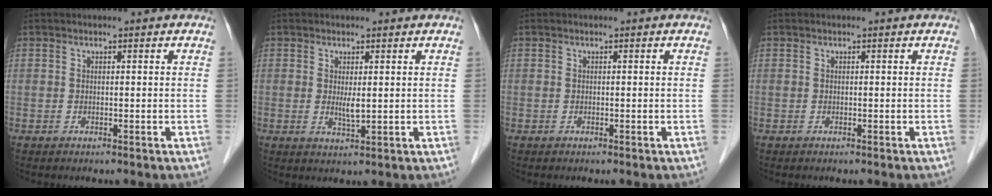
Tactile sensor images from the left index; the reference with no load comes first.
{"total": 2.0, "force": [0.2, 0.4, 2.0], "torque": [-0.041, -0.009, 0.008]}
{"total": 0.0}
{"total": 0.0}